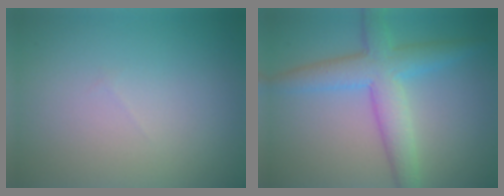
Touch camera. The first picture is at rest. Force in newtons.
{"total": 5.5, "press": 5.5, "slide": 0.1}